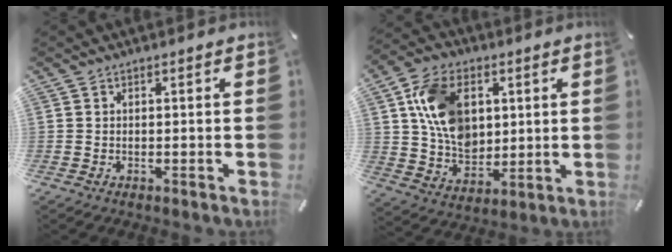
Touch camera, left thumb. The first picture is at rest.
{"total": 14.0, "force": [3.7, 10.7, 8.2], "torque": [-0.152, 0.012, 0.074]}